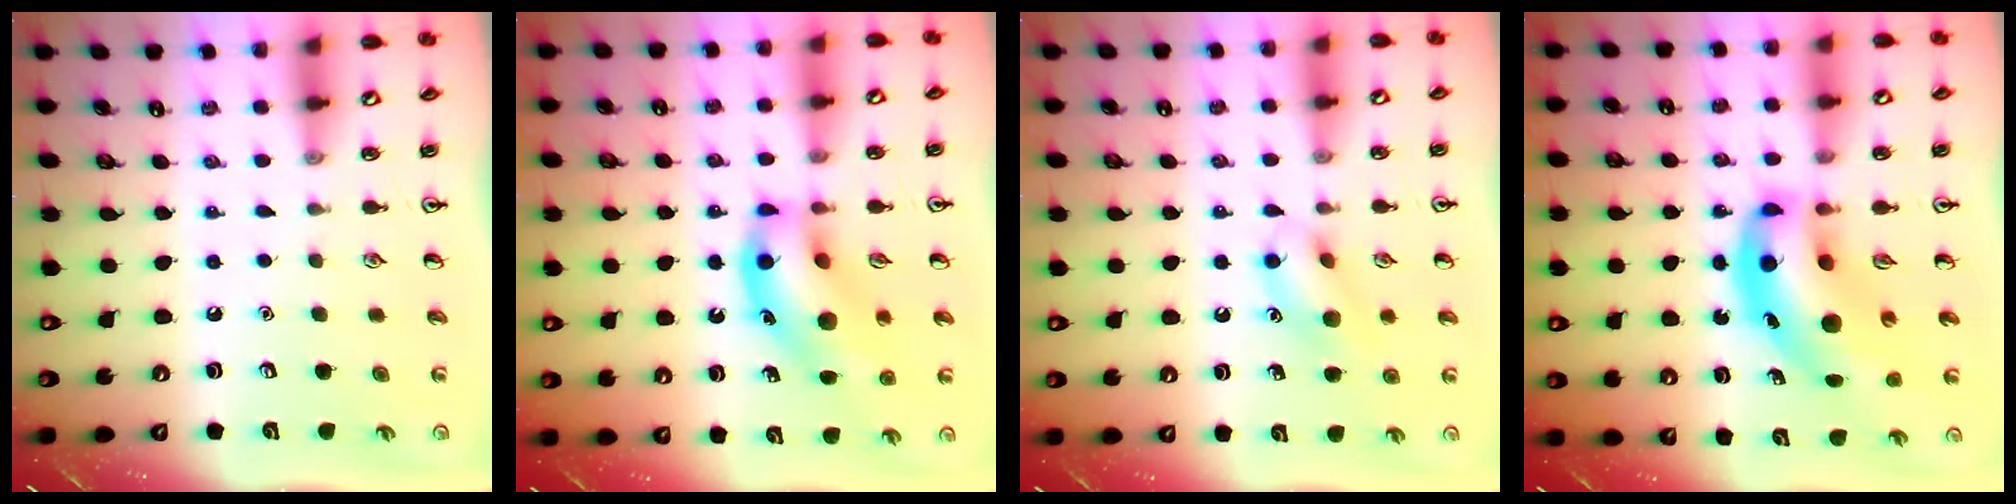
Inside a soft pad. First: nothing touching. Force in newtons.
{"total": 16.0, "press": 15.8, "slide": 2.5}
{"total": 11.0, "press": 10.9, "slide": 1.6}
{"total": 14.2, "press": 13.6, "slide": 3.8}